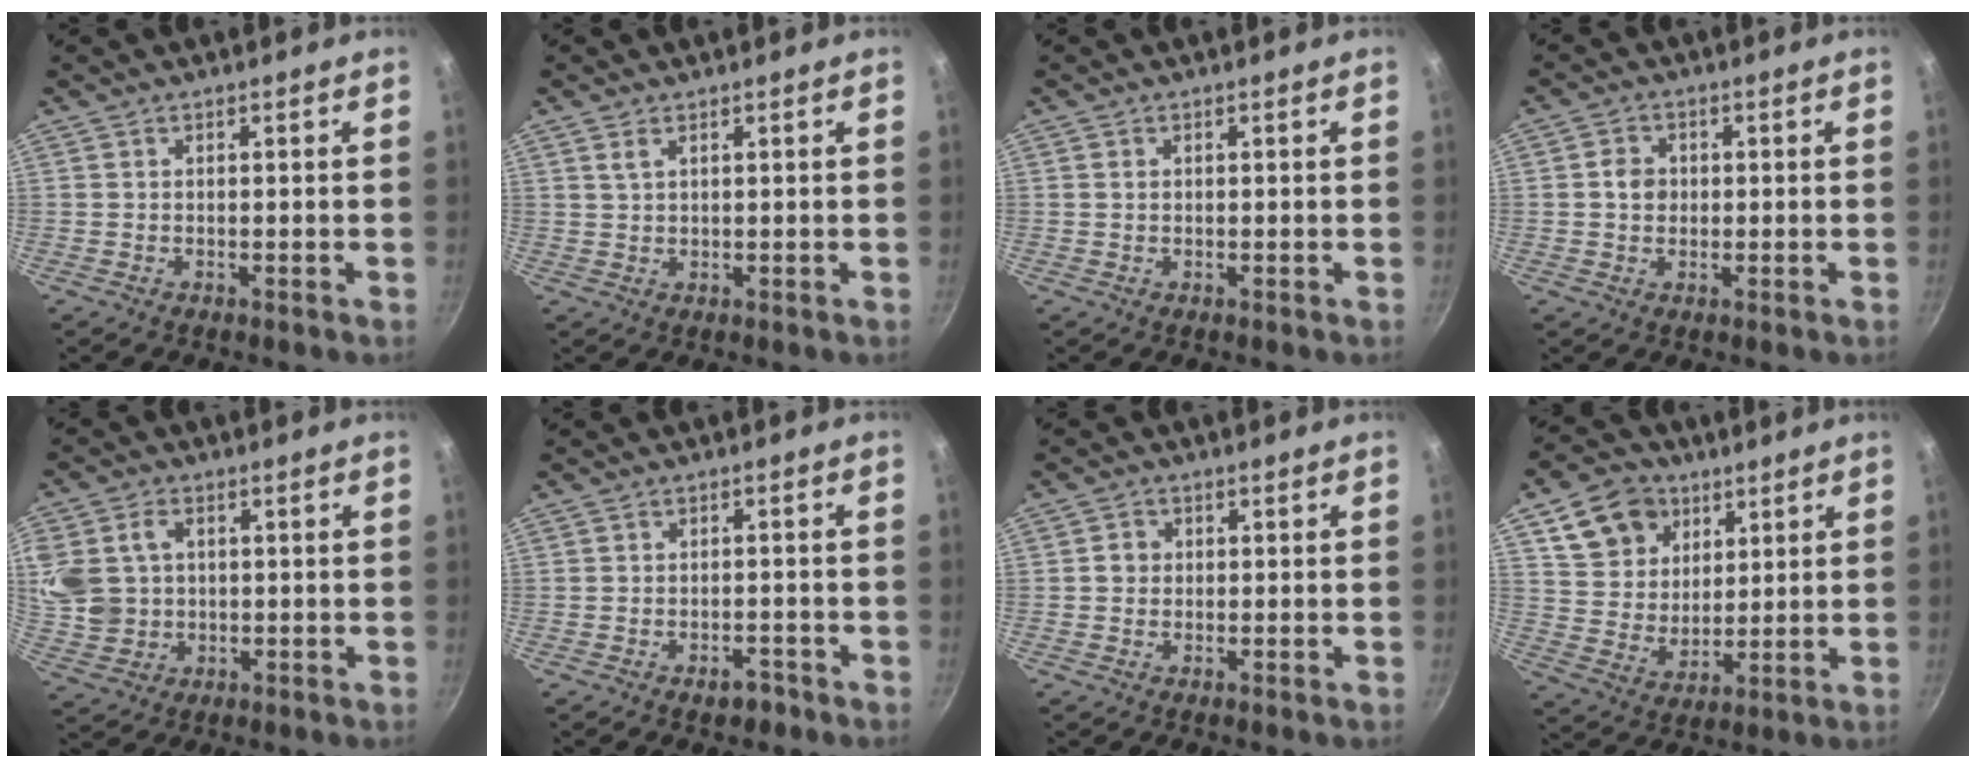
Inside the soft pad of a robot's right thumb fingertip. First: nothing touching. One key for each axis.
{"total": 1.9, "fx": 1.1, "fy": 0.9, "fz": 1.3, "tx": -0.023, "ty": -0.005, "tz": 0.021}
{"total": 0.9, "fx": 0.3, "fy": 0.7, "fz": 0.4, "tx": -0.007, "ty": 0.004, "tz": 0.004}
{"total": 3.6, "fx": 0.2, "fy": 3.1, "fz": 1.9, "tx": -0.017, "ty": 0.008, "tz": -0.002}
{"total": 12.5, "fx": 2.0, "fy": 10.2, "fz": 7.0, "tx": -0.149, "ty": 0.004, "tz": 0.044}
{"total": 3.0, "fx": -2.0, "fy": 1.7, "fz": 1.5, "tx": -0.008, "ty": 0.023, "tz": -0.020}
{"total": 2.4, "fx": 0.1, "fy": 2.2, "fz": 0.8, "tx": -0.001, "ty": 0.006, "tz": -0.003}
{"total": 12.9, "fx": 6.1, "fy": 10.1, "fz": 5.2, "tx": -0.066, "ty": -0.016, "tz": 0.113}